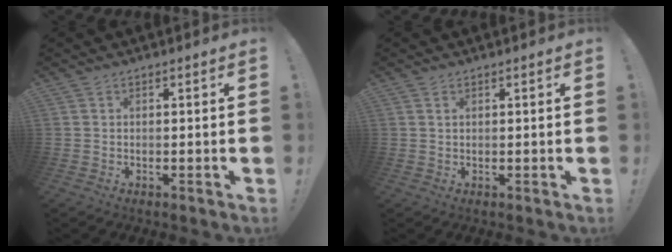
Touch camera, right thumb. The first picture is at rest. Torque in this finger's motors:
{"motor_torque": [0.29, -0.20, -0.09, -0.06, 0.01]}